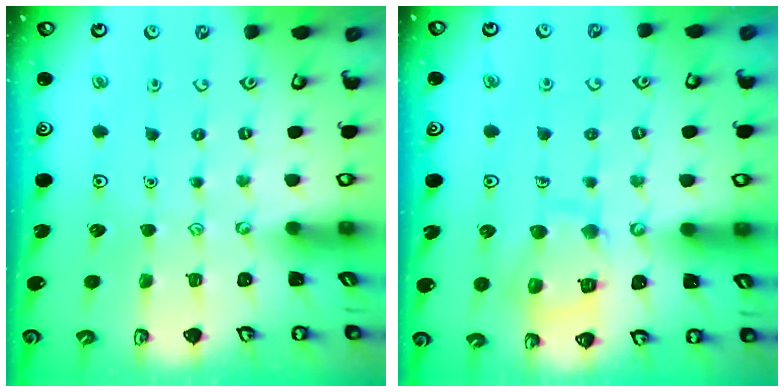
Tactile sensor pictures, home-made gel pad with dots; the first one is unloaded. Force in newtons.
{"total": 12.7, "press": 12.6, "slide": 1.2}